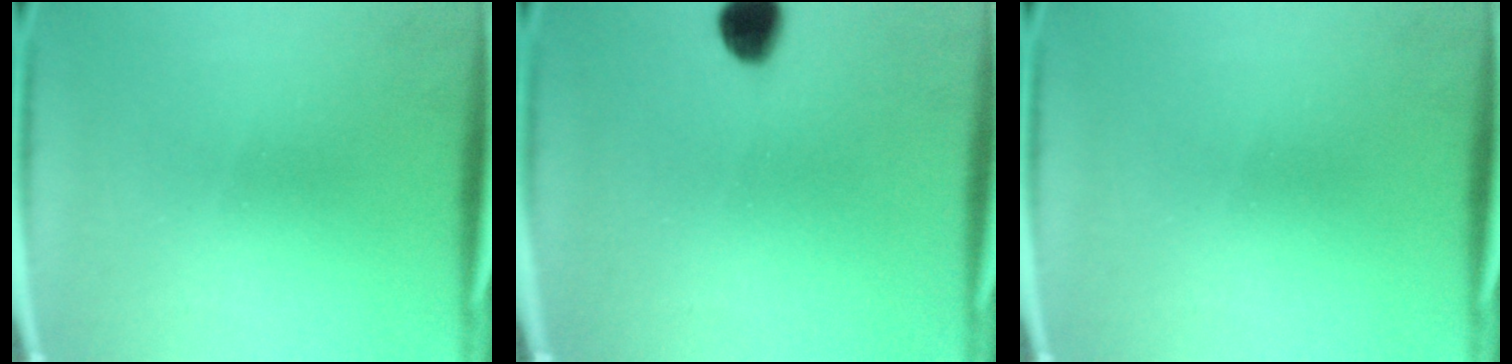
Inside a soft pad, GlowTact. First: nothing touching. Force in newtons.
{"total": 6.1}
{"total": 0.0}